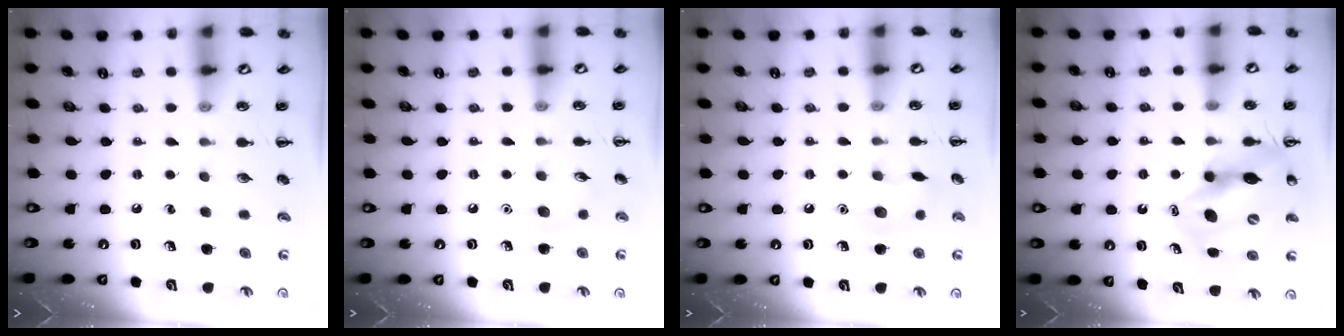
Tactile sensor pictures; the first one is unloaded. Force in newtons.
{"total": 5.3, "press": 5.0, "slide": 1.6}
{"total": 7.8, "press": 7.7, "slide": 1.3}
{"total": 13.4, "press": 12.8, "slide": 4.1}